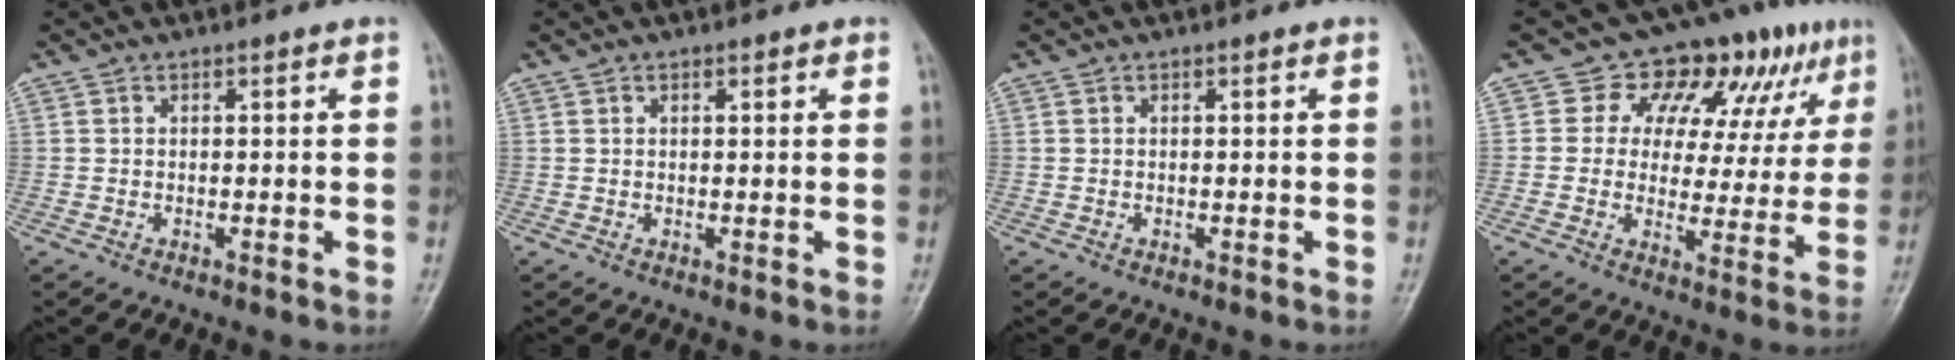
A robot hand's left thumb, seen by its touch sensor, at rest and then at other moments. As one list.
[{"total": 1.2, "force": [0.6, 0.5, 1.0], "torque": [-0.013, 0.001, 0.007]}, {"total": 0.0}, {"total": 15.3, "force": [7.4, 9.2, 9.7], "torque": [-0.069, -0.004, 0.102]}]